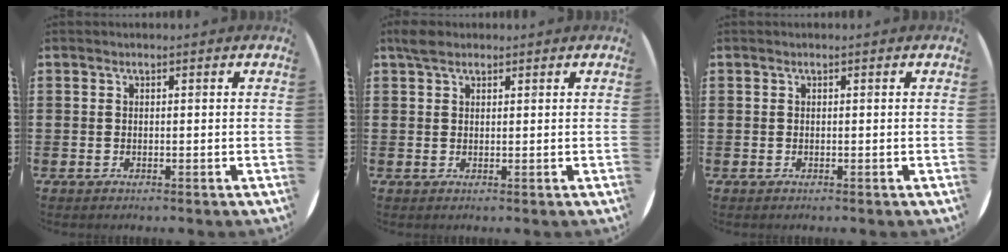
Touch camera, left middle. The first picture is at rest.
{"total": 2.0, "force": [1.6, 0.9, 0.7], "torque": [-0.010, 0.002, 0.030]}
{"total": 0.0}